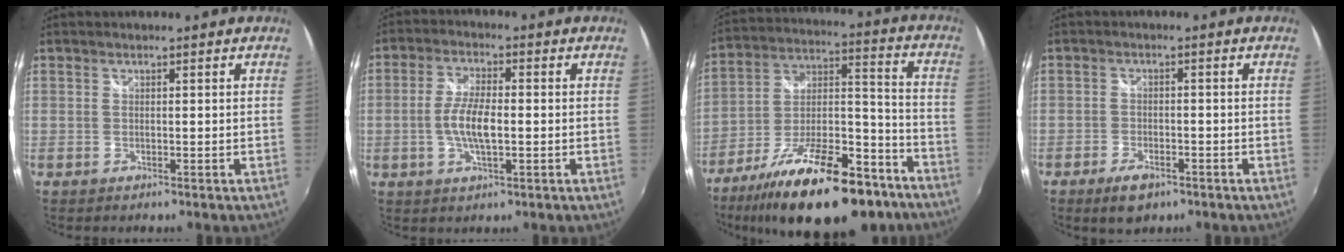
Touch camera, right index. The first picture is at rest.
{"total": 6.8, "force": [-1.0, 2.0, 6.4], "torque": [-0.130, 0.002, -0.020]}
{"total": 26.7, "force": [-17.6, 9.9, 17.5], "torque": [-0.299, -0.007, -0.265]}
{"total": 5.1, "force": [-3.4, 2.5, 2.9], "torque": [-0.073, -0.006, -0.058]}